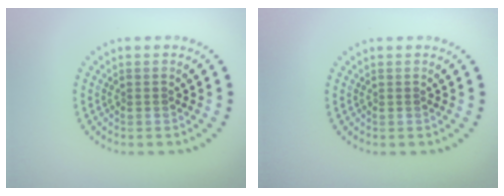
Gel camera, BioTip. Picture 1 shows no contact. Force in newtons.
{"total": 0.0}